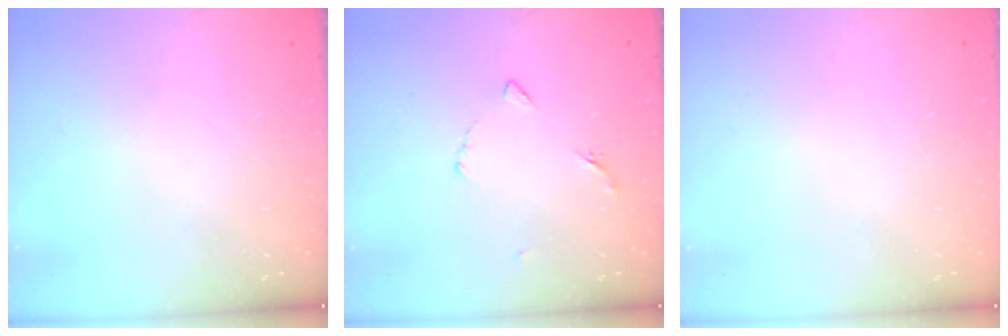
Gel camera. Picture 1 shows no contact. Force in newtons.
{"total": 4.6, "press": 4.6, "slide": 0.6}
{"total": 2.0, "press": 2.0, "slide": 0.1}